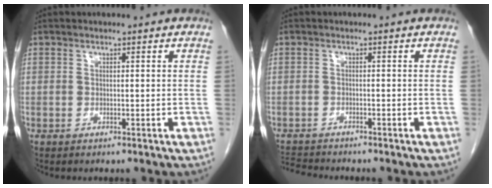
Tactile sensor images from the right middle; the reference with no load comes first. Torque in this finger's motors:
{"motor_torque": [0.04, -0.03, 0.00, -0.01]}